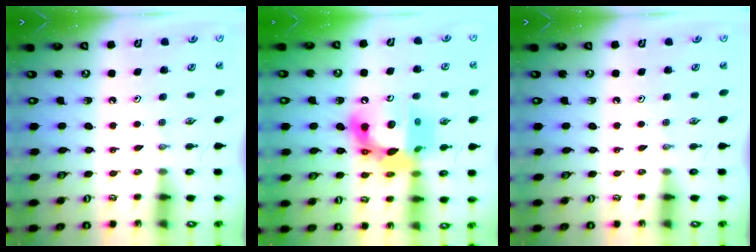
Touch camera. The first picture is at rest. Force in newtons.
{"total": 17.8, "press": 17.8, "slide": 1.4}
{"total": 0.0}